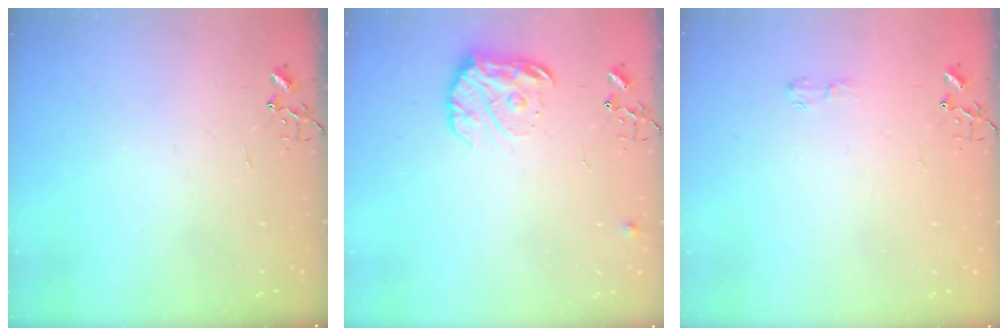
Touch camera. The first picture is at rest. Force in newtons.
{"total": 12.7, "press": 12.6, "slide": 0.7}
{"total": 4.2, "press": 4.2, "slide": 0.5}